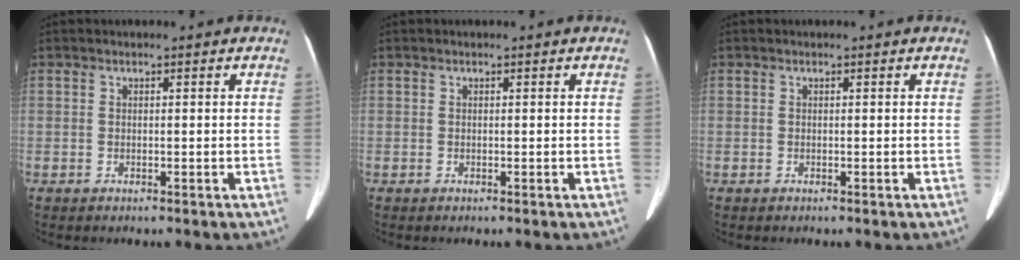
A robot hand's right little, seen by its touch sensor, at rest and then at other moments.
{"total": 0.0}
{"total": 0.0}